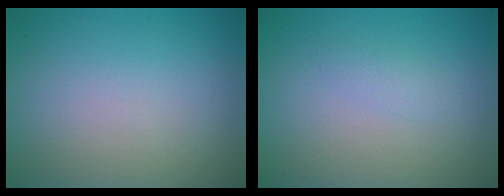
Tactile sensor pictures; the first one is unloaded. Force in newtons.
{"total": 1.0, "press": 1.0, "slide": 0.0}